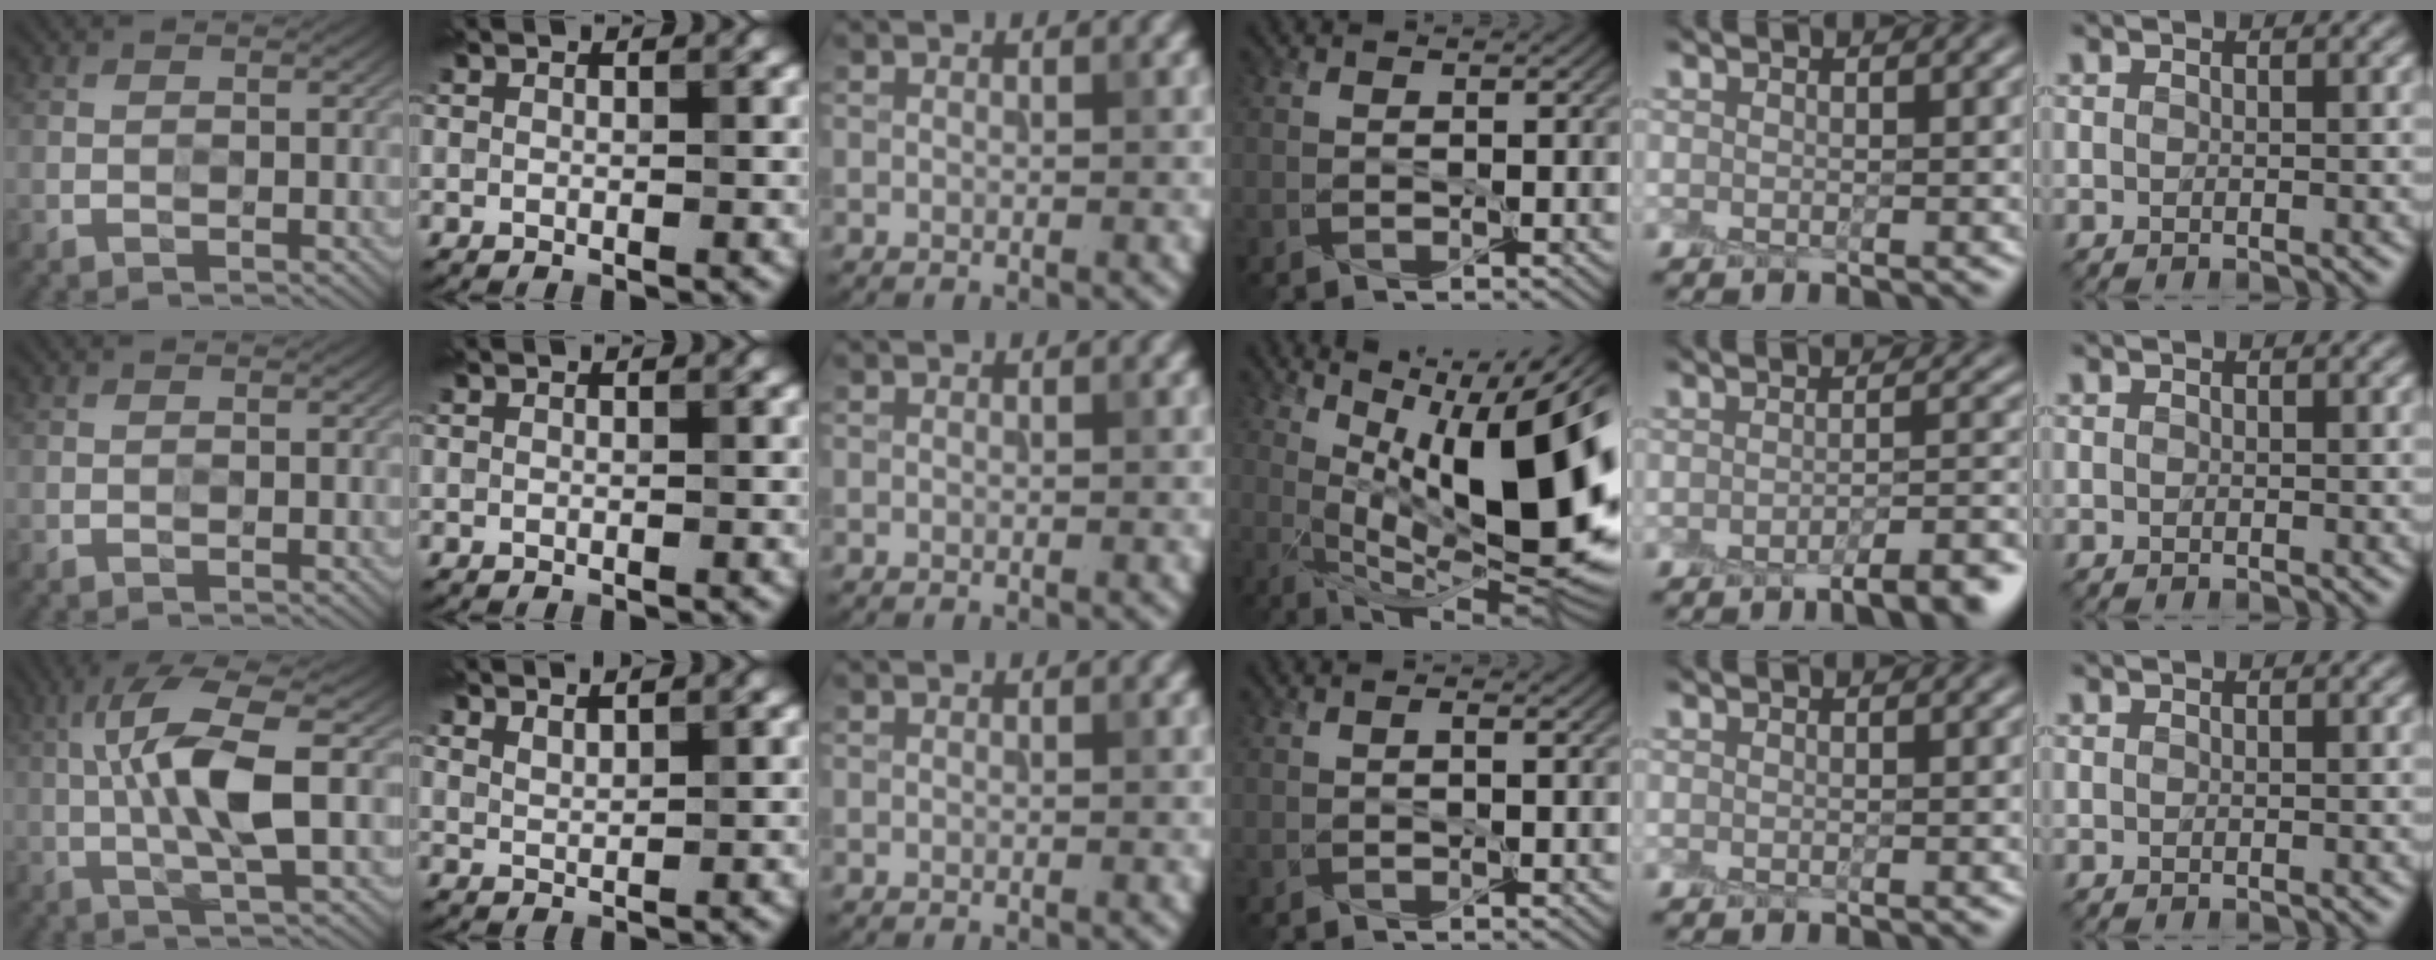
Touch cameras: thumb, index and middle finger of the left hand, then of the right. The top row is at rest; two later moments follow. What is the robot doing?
{"motion": "peel", "object": "plastic wrap"}